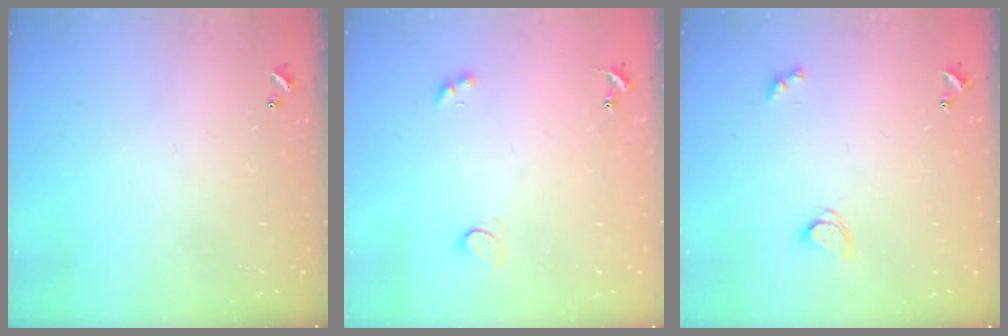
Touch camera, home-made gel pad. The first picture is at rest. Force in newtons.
{"total": 2.6, "press": 2.3, "slide": 1.2}
{"total": 2.9, "press": 2.9, "slide": 0.3}